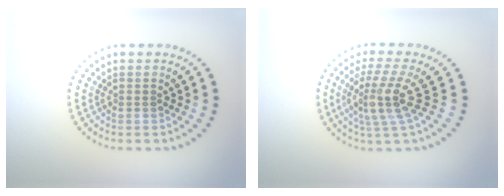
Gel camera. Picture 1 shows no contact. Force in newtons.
{"total": 4.0, "press": 2.8, "slide": 2.9}